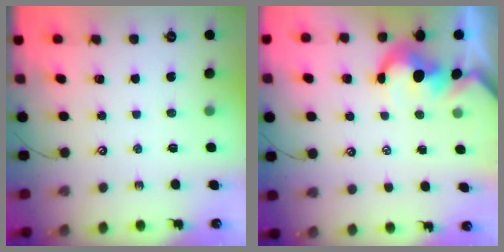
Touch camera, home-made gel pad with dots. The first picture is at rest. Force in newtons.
{"total": 1.2, "press": 0.9, "slide": 0.8}